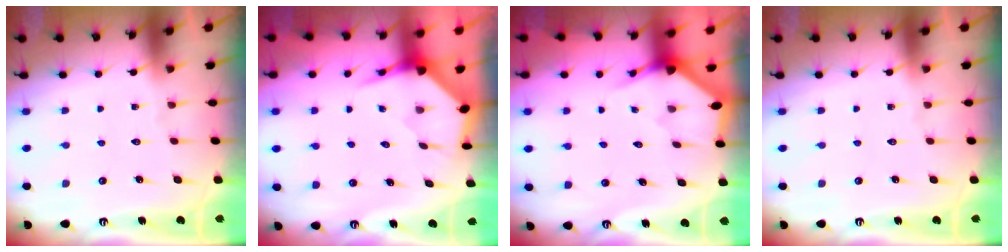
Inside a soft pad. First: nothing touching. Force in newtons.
{"total": 3.8, "press": 3.8, "slide": 0.5}
{"total": 2.7, "press": 2.7, "slide": 0.1}
{"total": 0.0}